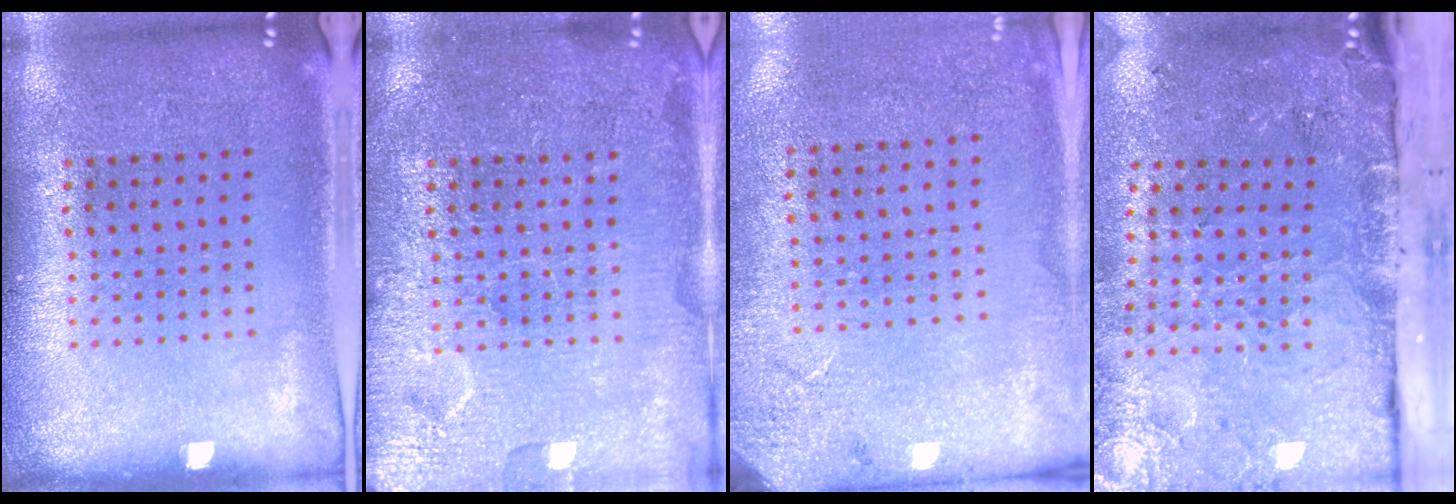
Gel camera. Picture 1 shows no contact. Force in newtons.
{"total": 4.0, "press": 4.0, "slide": 0.4}
{"total": 2.7, "press": 2.2, "slide": 1.5}
{"total": 4.9, "press": 3.7, "slide": 3.2}